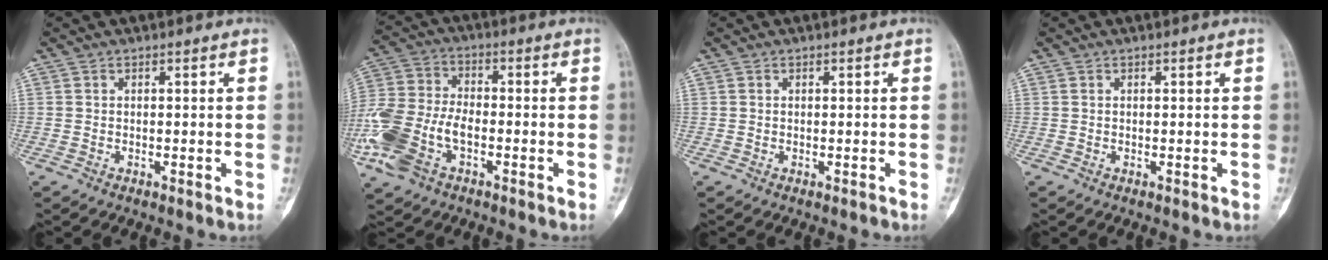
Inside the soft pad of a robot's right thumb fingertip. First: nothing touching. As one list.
[{"total": 15.3, "force": [-5.5, 9.3, 10.9], "torque": [-0.248, 0.022, -0.108]}, {"total": 0.0}, {"total": 0.0}]